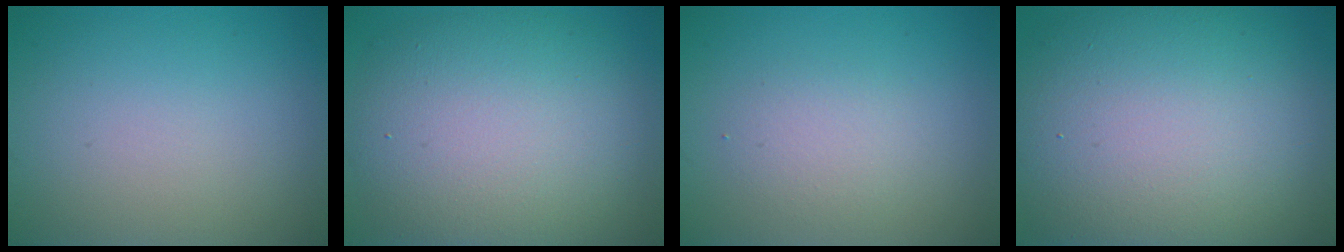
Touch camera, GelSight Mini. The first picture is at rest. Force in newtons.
{"total": 11.1, "press": 11.1, "slide": 0.6}
{"total": 1.9, "press": 1.9, "slide": 0.2}
{"total": 15.3, "press": 15.3, "slide": 0.8}